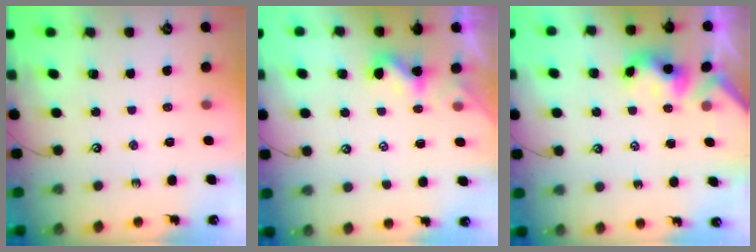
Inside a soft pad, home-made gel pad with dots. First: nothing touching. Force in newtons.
{"total": 2.1, "press": 2.1, "slide": 0.2}
{"total": 3.7, "press": 3.7, "slide": 0.3}